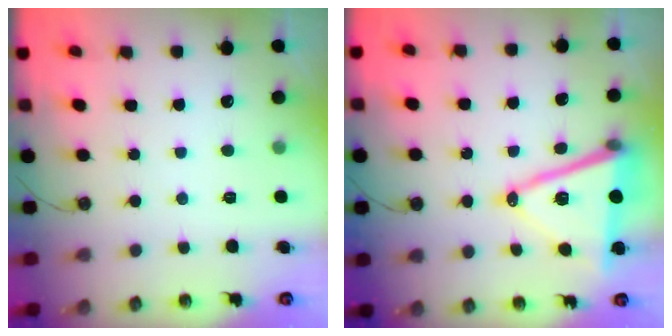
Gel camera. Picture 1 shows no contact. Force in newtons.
{"total": 16.0, "press": 15.5, "slide": 3.8}